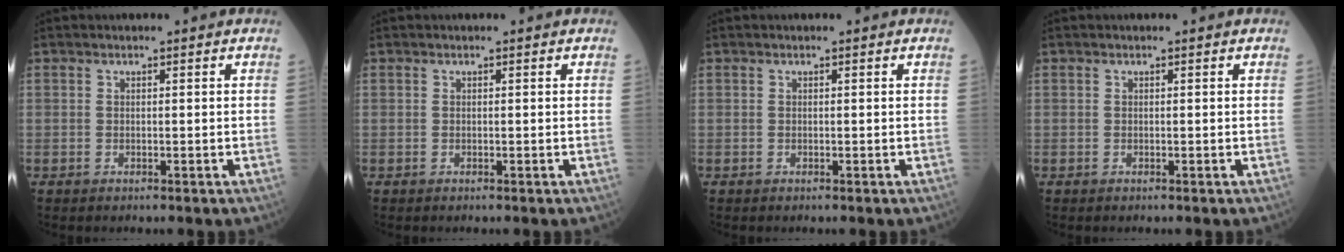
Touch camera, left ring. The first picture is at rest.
{"total": 0.0}
{"total": 0.0}
{"total": 0.0}